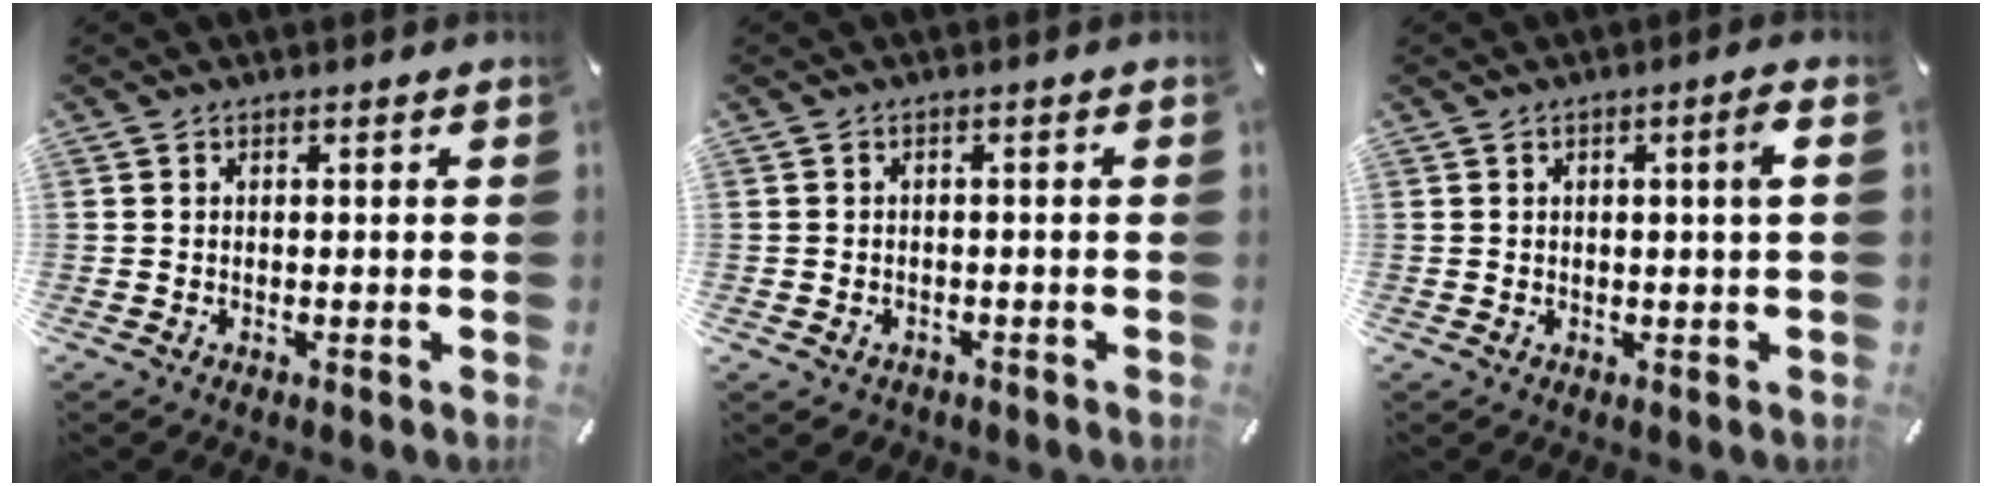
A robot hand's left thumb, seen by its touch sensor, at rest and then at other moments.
{"total": 1.7, "force": [-0.9, 1.4, 0.5], "torque": [-0.009, 0.005, -0.020]}
{"total": 3.0, "force": [0.6, 0.2, 3.0], "torque": [-0.054, 0.000, 0.008]}